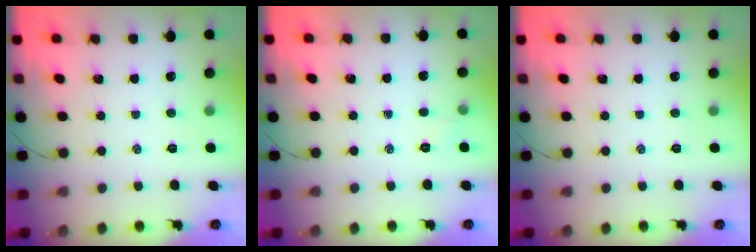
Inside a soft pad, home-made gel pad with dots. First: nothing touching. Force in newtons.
{"total": 3.8, "press": 3.7, "slide": 1.2}
{"total": 0.0}